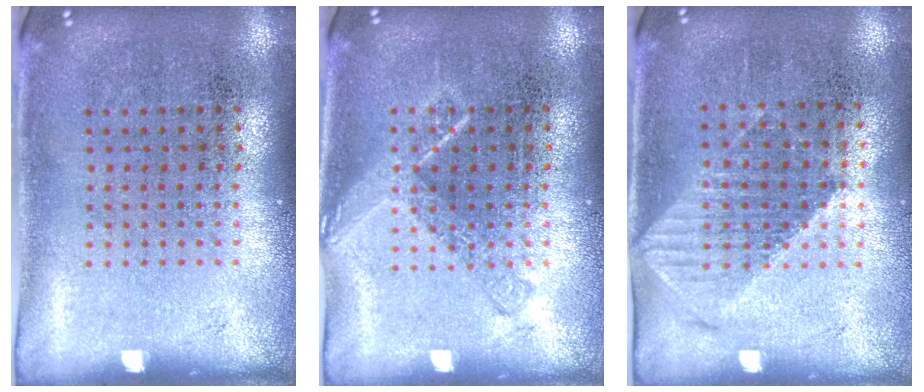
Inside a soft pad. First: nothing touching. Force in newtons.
{"total": 2.1, "press": 2.0, "slide": 0.2}
{"total": 1.1, "press": 1.0, "slide": 0.4}